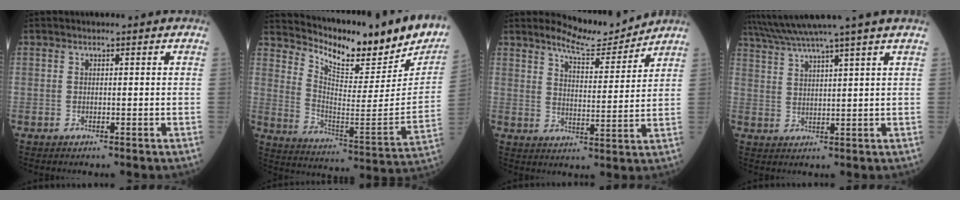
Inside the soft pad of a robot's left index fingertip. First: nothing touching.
{"total": 19.9, "force": [17.6, 5.1, 7.7], "torque": [-0.122, -0.057, 0.244]}
{"total": 7.2, "force": [7.2, 0.4, 0.9], "torque": [-0.028, -0.015, 0.115]}
{"total": 10.4, "force": [8.8, -2.5, 4.9], "torque": [-0.089, 0.012, 0.139]}